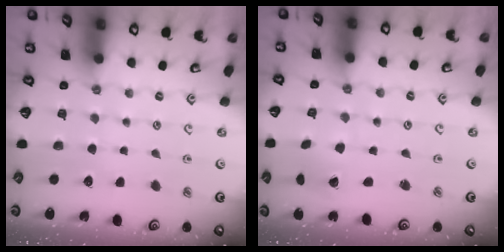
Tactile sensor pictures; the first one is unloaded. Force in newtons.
{"total": 1.8, "press": 1.8, "slide": 0.4}